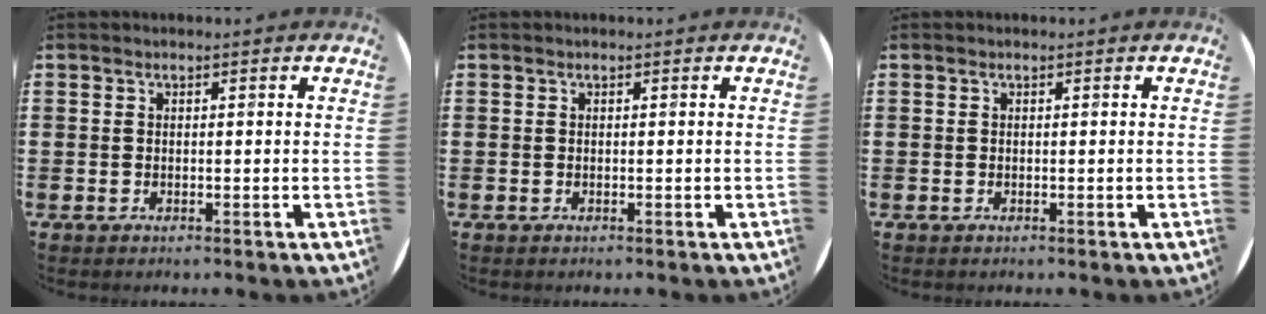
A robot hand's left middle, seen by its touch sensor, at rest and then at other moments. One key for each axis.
{"total": 0.0}
{"total": 0.0}